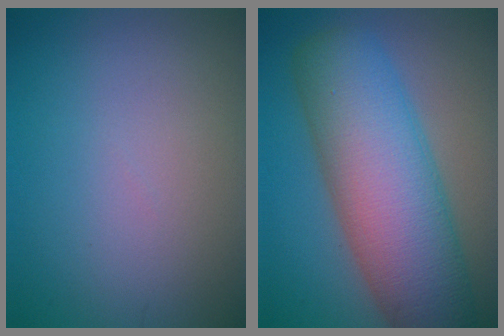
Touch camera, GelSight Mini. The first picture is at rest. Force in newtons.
{"total": 12.0, "press": 12.0, "slide": 0.5}